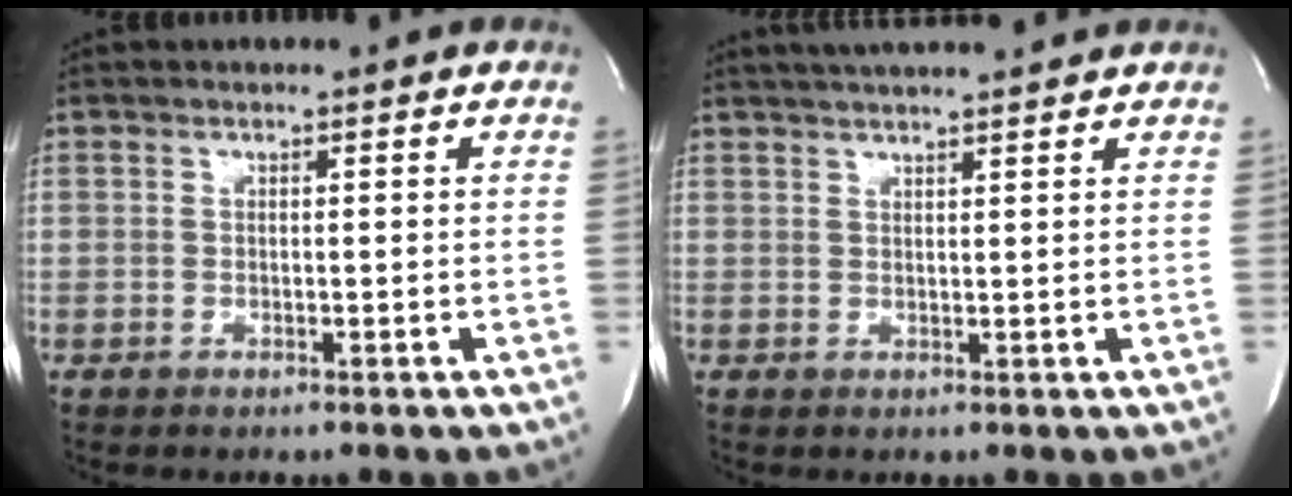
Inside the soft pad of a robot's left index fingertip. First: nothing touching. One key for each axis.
{"total": 8.1, "fx": 7.2, "fy": 0.2, "fz": 3.7, "tx": -0.062, "ty": 0.027, "tz": 0.100}